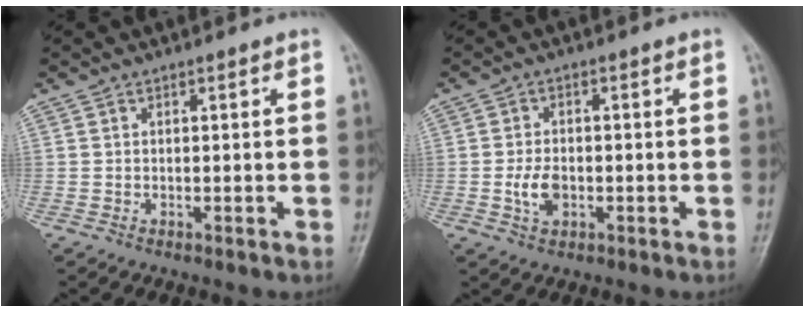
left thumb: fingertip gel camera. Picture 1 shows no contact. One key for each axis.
{"total": 4.3, "fx": -0.9, "fy": 2.8, "fz": 3.2, "tx": -0.057, "ty": 0.005, "tz": -0.016}